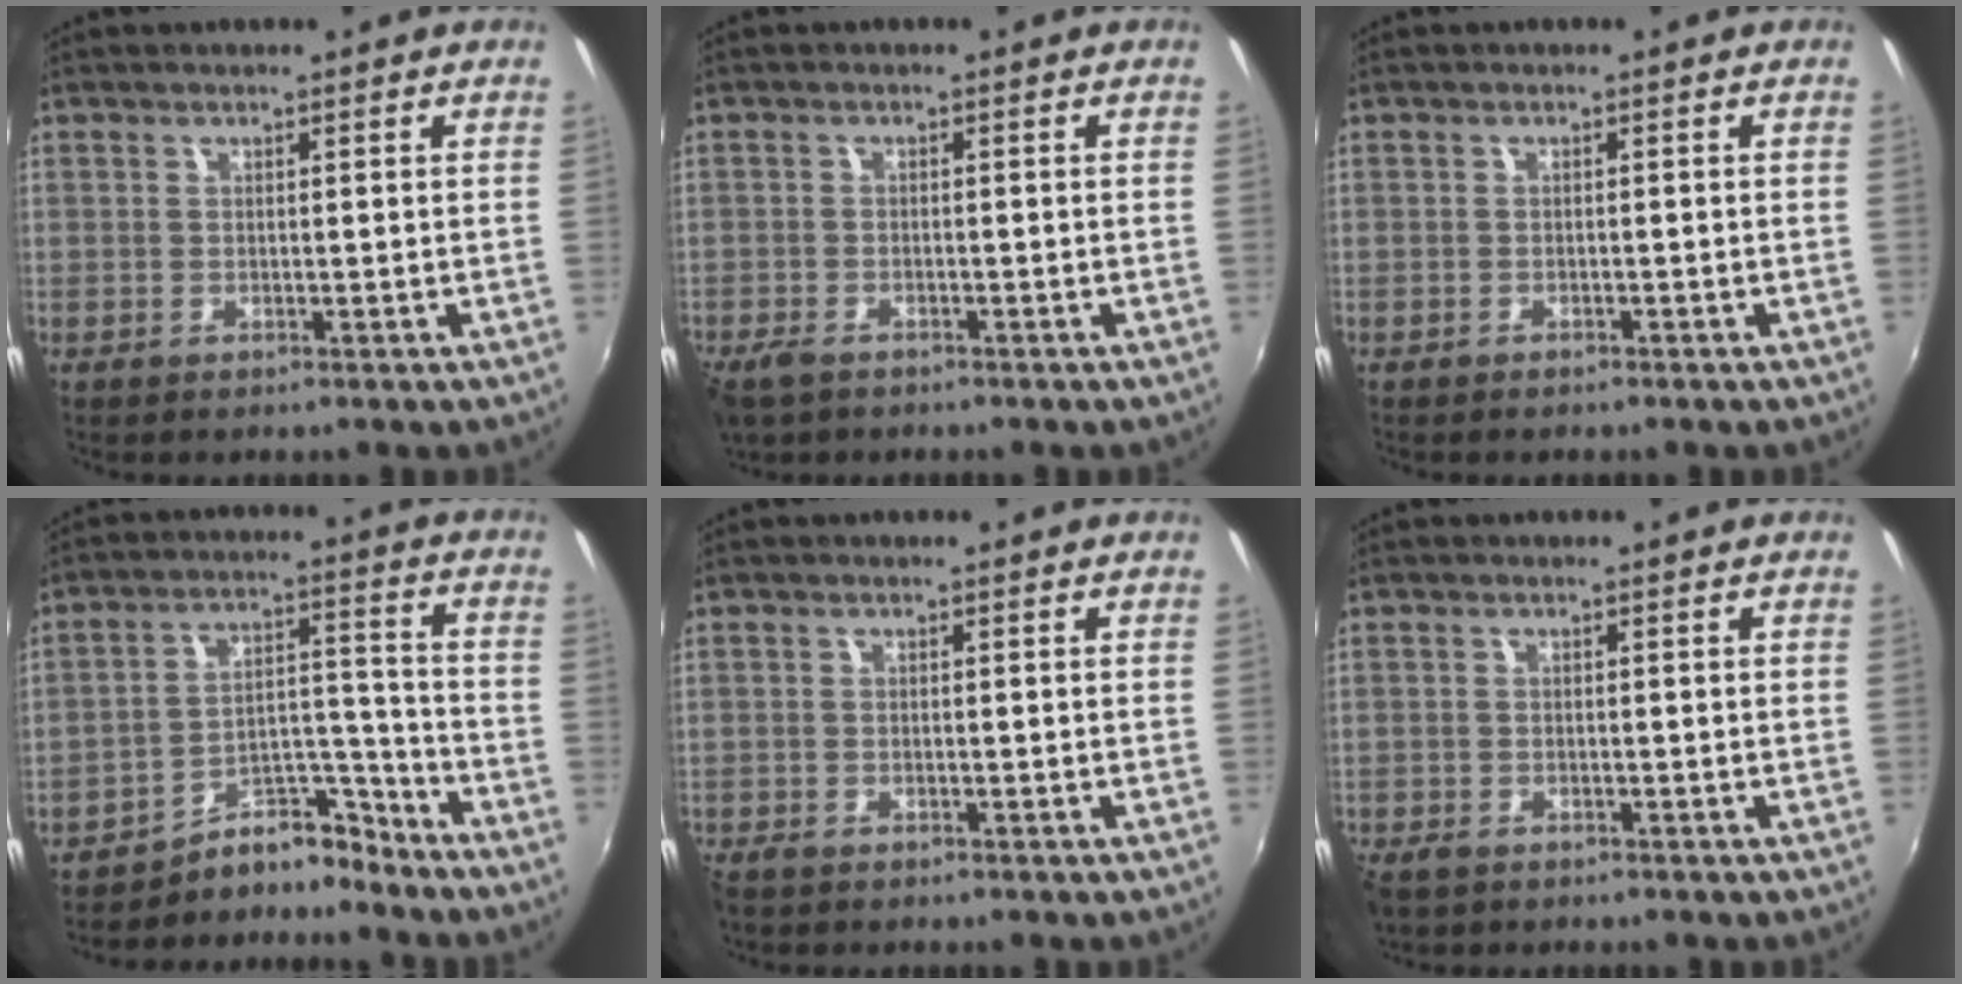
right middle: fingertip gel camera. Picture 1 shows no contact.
{"total": 4.3, "force": [-3.2, 2.0, 2.0], "torque": [-0.056, -0.015, -0.062]}
{"total": 0.9, "force": [-0.9, 0.3, 0.2], "torque": [-0.009, -0.001, -0.013]}
{"total": 8.0, "force": [-7.6, 2.2, 0.6], "torque": [-0.005, 0.046, -0.132]}
{"total": 1.6, "force": [-1.4, 0.7, 0.5], "torque": [-0.013, -0.007, -0.029]}
{"total": 2.8, "force": [-2.2, 1.4, 1.1], "torque": [-0.030, -0.011, -0.042]}